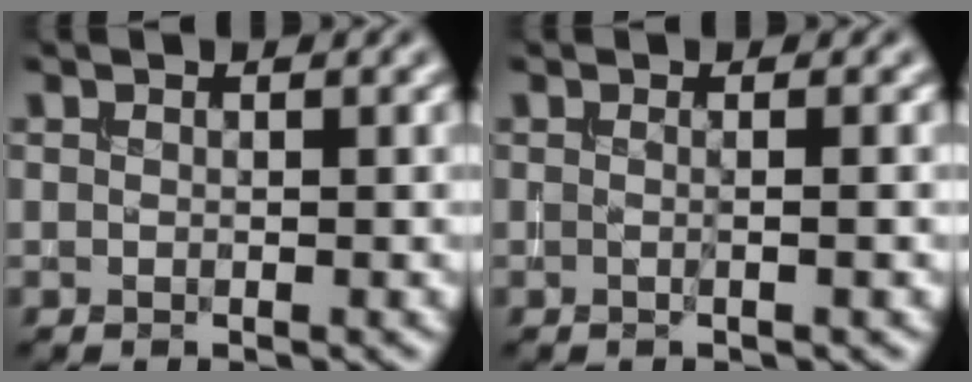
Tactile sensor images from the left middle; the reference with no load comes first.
{"total": 1.7, "force": [0.1, 0.7, 1.5], "torque": [-0.009, -0.006, -0.014]}